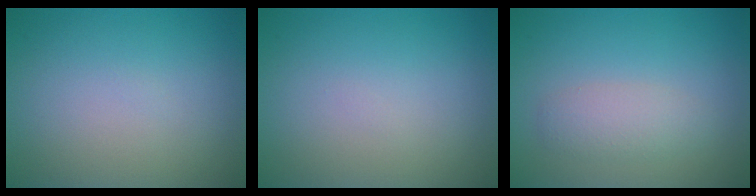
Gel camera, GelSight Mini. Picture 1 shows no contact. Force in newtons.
{"total": 0.0}
{"total": 2.3, "press": 2.3, "slide": 0.1}